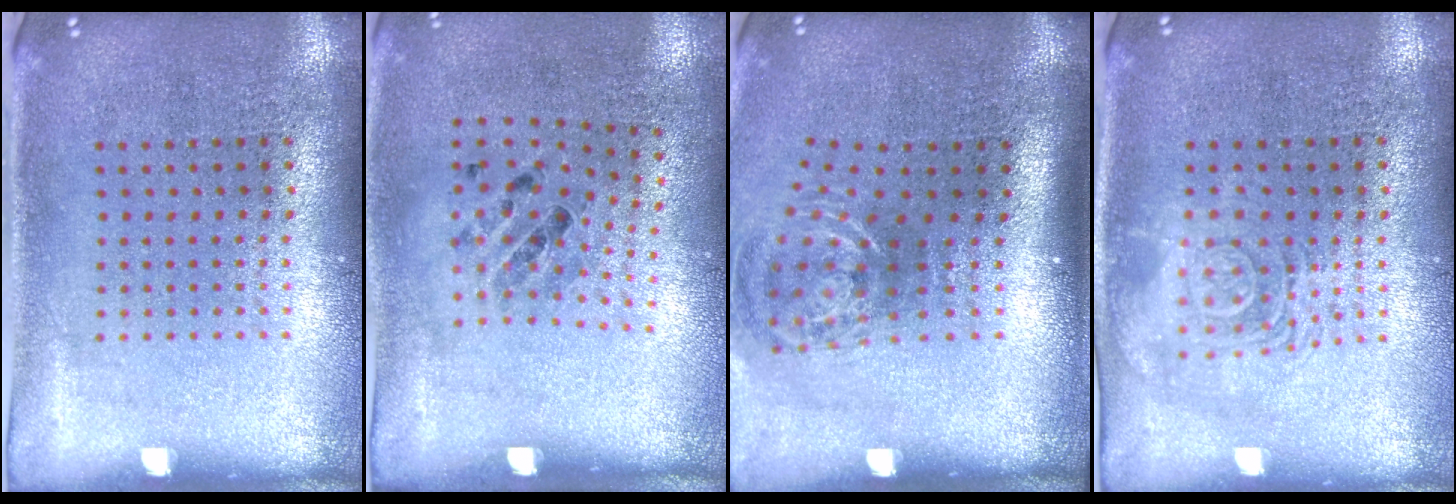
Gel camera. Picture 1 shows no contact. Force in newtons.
{"total": 1.1, "press": 0.7, "slide": 0.8}
{"total": 1.8, "press": 1.3, "slide": 1.3}
{"total": 2.6, "press": 2.6, "slide": 0.4}